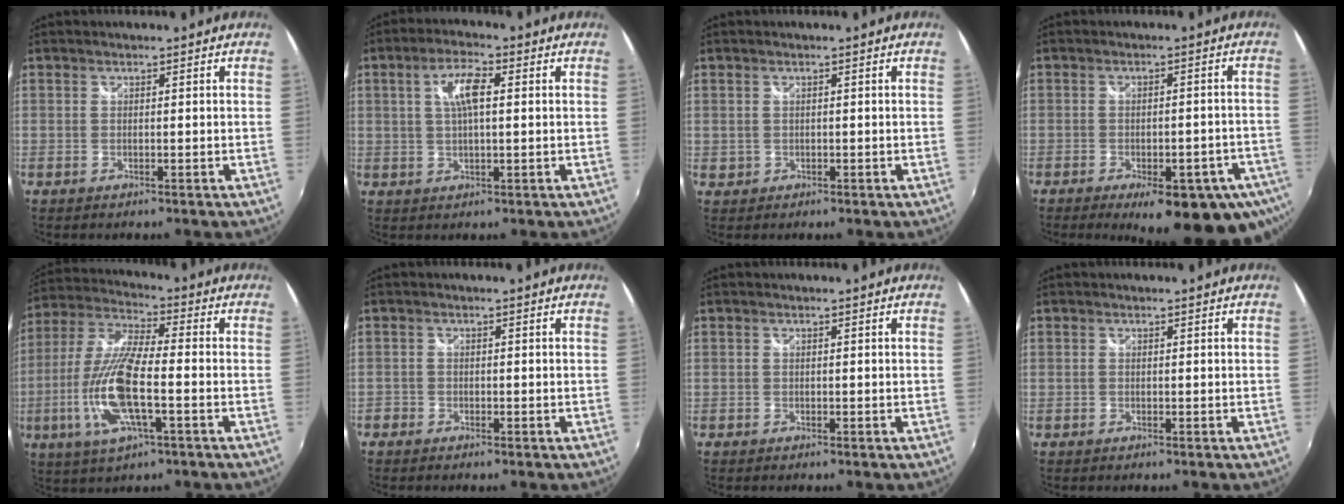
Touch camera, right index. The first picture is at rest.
{"total": 6.1, "force": [1.3, 1.9, 5.7], "torque": [-0.104, 0.009, 0.026]}
{"total": 1.3, "force": [0.1, 1.2, 0.4], "torque": [-0.004, -0.001, 0.002]}
{"total": 17.7, "force": [-10.6, 6.5, 12.6], "torque": [-0.172, -0.034, -0.124]}
{"total": 15.6, "force": [-4.2, 4.0, 14.5], "torque": [-0.307, -0.012, -0.083]}
{"total": 1.4, "force": [-1.1, 0.9, 0.2], "torque": [-0.010, -0.002, -0.022]}
{"total": 0.0}
{"total": 0.0}